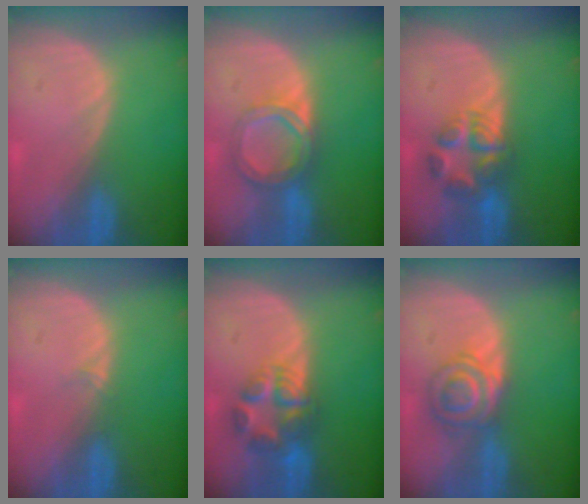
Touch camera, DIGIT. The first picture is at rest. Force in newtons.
{"total": 6.1, "press": 5.4, "slide": 2.9}
{"total": 6.0, "press": 5.9, "slide": 0.7}
{"total": 0.9, "press": 0.6, "slide": 0.7}
{"total": 6.7, "press": 6.4, "slide": 1.8}
{"total": 6.4, "press": 5.6, "slide": 3.0}